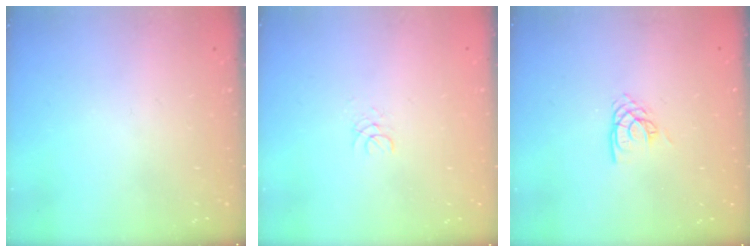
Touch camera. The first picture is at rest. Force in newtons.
{"total": 1.3, "press": 1.3, "slide": 0.1}
{"total": 5.1, "press": 5.1, "slide": 0.4}